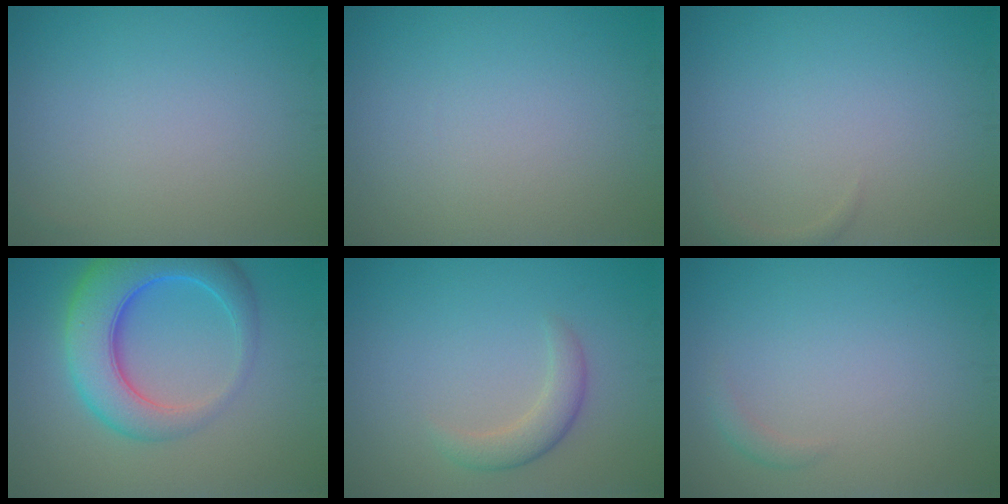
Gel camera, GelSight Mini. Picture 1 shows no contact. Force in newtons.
{"total": 0.0}
{"total": 1.0, "press": 1.0, "slide": 0.1}
{"total": 8.2, "press": 8.1, "slide": 0.3}
{"total": 2.3, "press": 2.3, "slide": 0.2}
{"total": 0.9, "press": 0.9, "slide": 0.0}